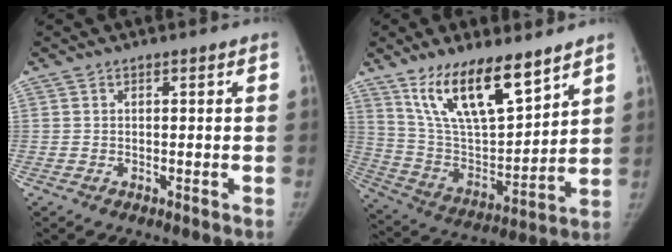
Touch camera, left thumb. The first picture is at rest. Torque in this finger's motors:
{"motor_torque": [0.43, 0.29, 1.58, -1.20, 0.13]}